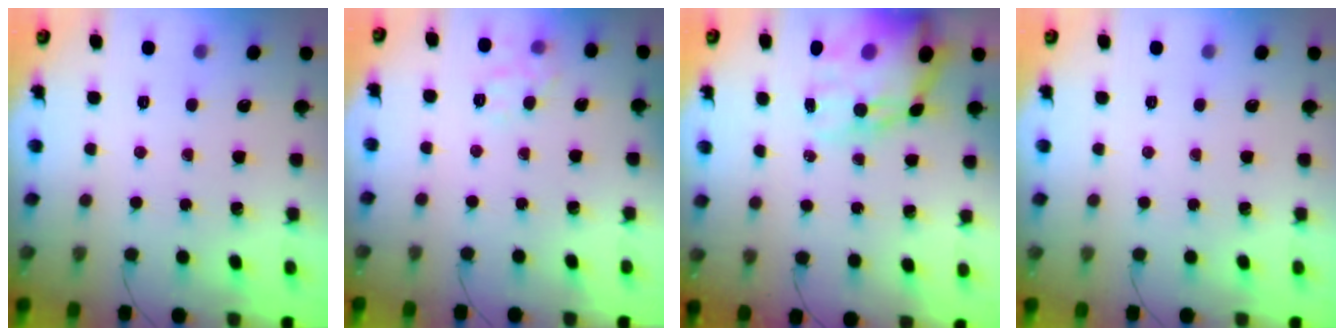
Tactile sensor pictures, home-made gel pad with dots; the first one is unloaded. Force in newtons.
{"total": 5.4, "press": 5.3, "slide": 1.3}
{"total": 15.8, "press": 15.4, "slide": 3.6}
{"total": 0.0}